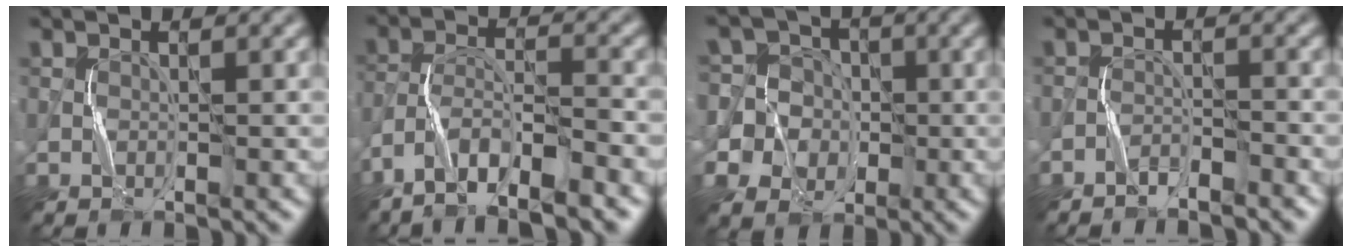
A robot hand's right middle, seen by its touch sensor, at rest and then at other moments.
{"total": 7.9, "force": [-6.2, 1.6, 4.6], "torque": [-0.083, -0.004, -0.107]}
{"total": 10.2, "force": [-0.7, 9.7, 2.9], "torque": [-0.096, 0.033, -0.038]}
{"total": 1.8, "force": [-1.7, 0.2, 0.2], "torque": [-0.003, 0.005, -0.035]}